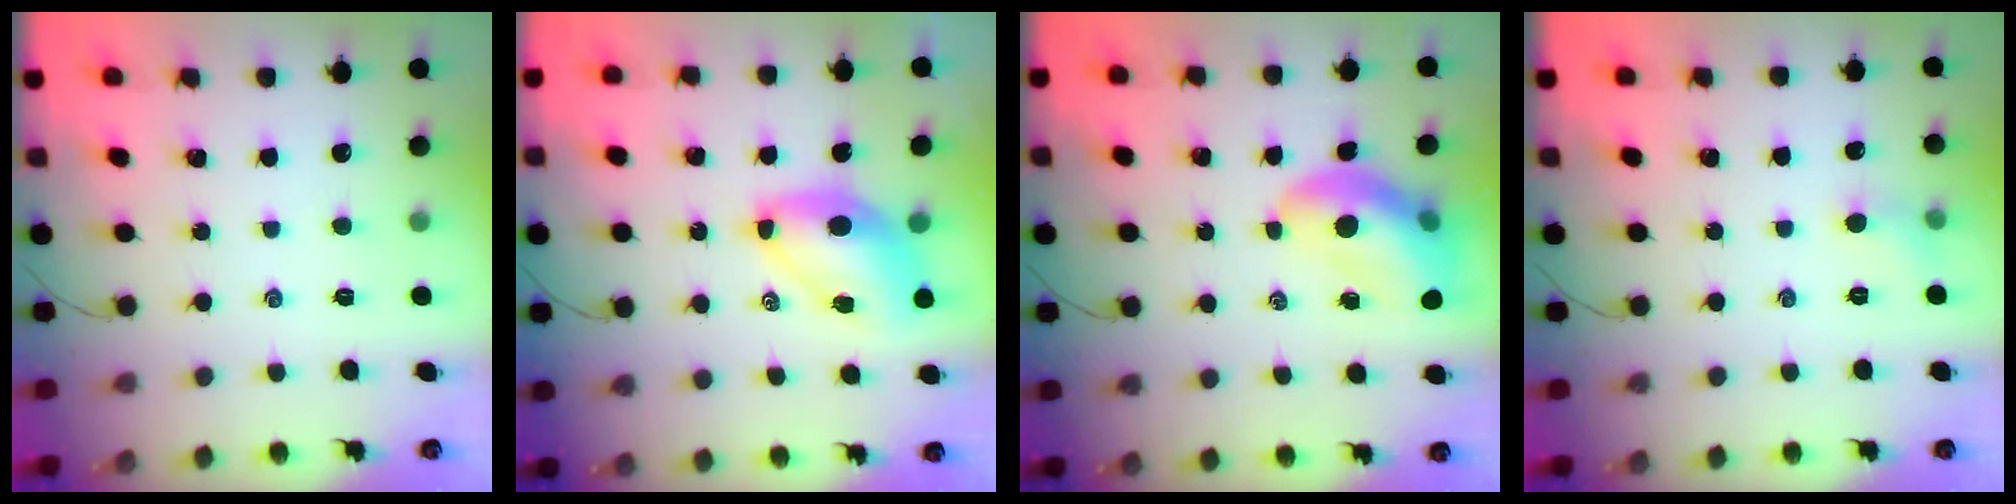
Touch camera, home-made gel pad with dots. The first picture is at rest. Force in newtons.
{"total": 8.0, "press": 7.8, "slide": 2.0}
{"total": 13.7, "press": 13.2, "slide": 3.8}
{"total": 4.1, "press": 3.8, "slide": 1.4}